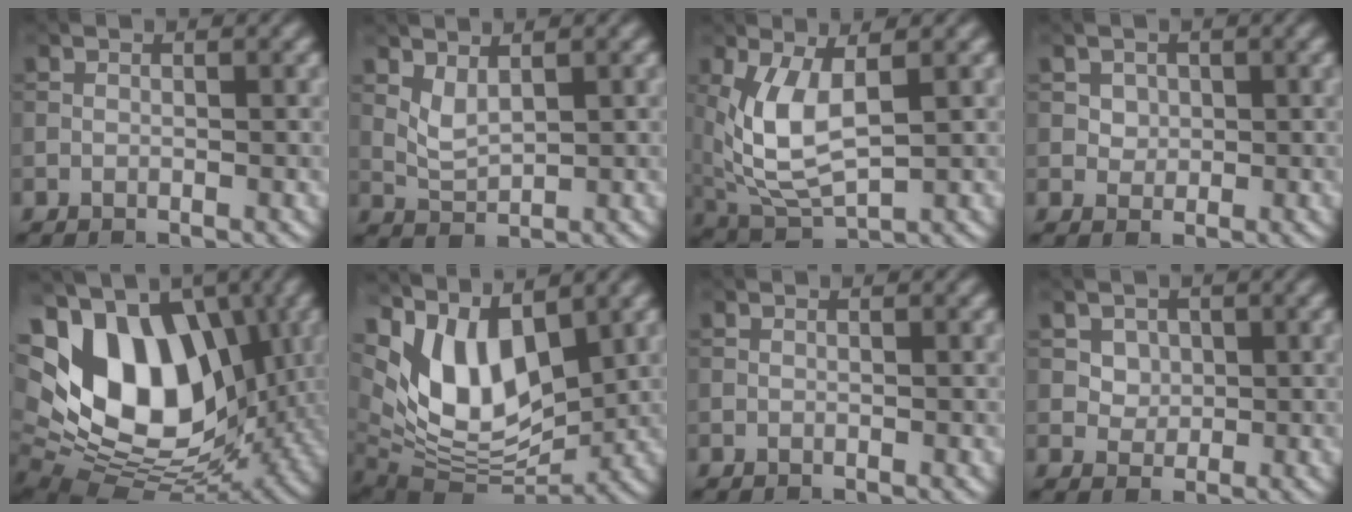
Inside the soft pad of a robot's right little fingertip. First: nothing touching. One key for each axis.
{"total": 1.9, "fx": 1.1, "fy": 0.8, "fz": 1.3, "tx": -0.031, "ty": -0.006, "tz": 0.027}
{"total": 5.9, "fx": 1.0, "fy": 2.7, "fz": 5.2, "tx": -0.124, "ty": -0.011, "tz": 0.027}
{"total": 1.6, "fx": 0.6, "fy": 1.4, "fz": 0.6, "tx": -0.010, "ty": -0.008, "tz": 0.021}
{"total": 16.0, "fx": 2.0, "fy": 10.5, "fz": 12.0, "tx": -0.206, "ty": 0.010, "tz": 0.025}
{"total": 9.7, "fx": 3.3, "fy": 5.5, "fz": 7.3, "tx": -0.140, "ty": -0.012, "tz": 0.062}
{"total": 0.0}
{"total": 2.8, "fx": 1.3, "fy": 2.2, "fz": 1.2, "tx": -0.035, "ty": -0.009, "tz": 0.040}